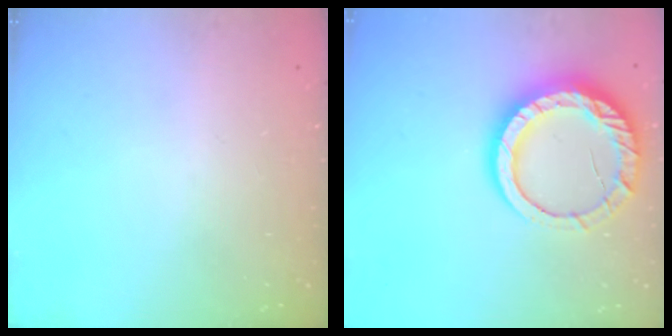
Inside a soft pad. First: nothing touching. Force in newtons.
{"total": 16.2, "press": 16.1, "slide": 1.2}